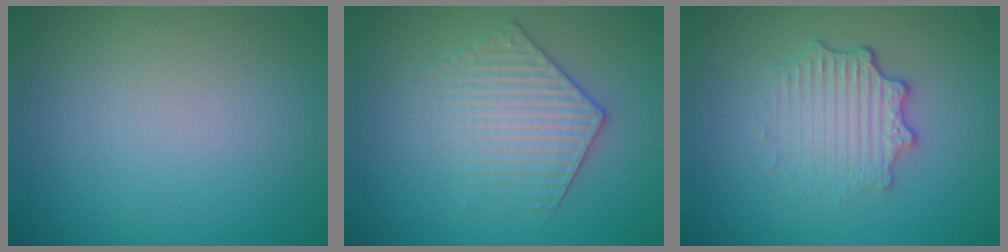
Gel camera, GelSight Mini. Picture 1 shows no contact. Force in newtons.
{"total": 3.7, "press": 3.5, "slide": 1.2}
{"total": 3.4, "press": 2.6, "slide": 2.1}